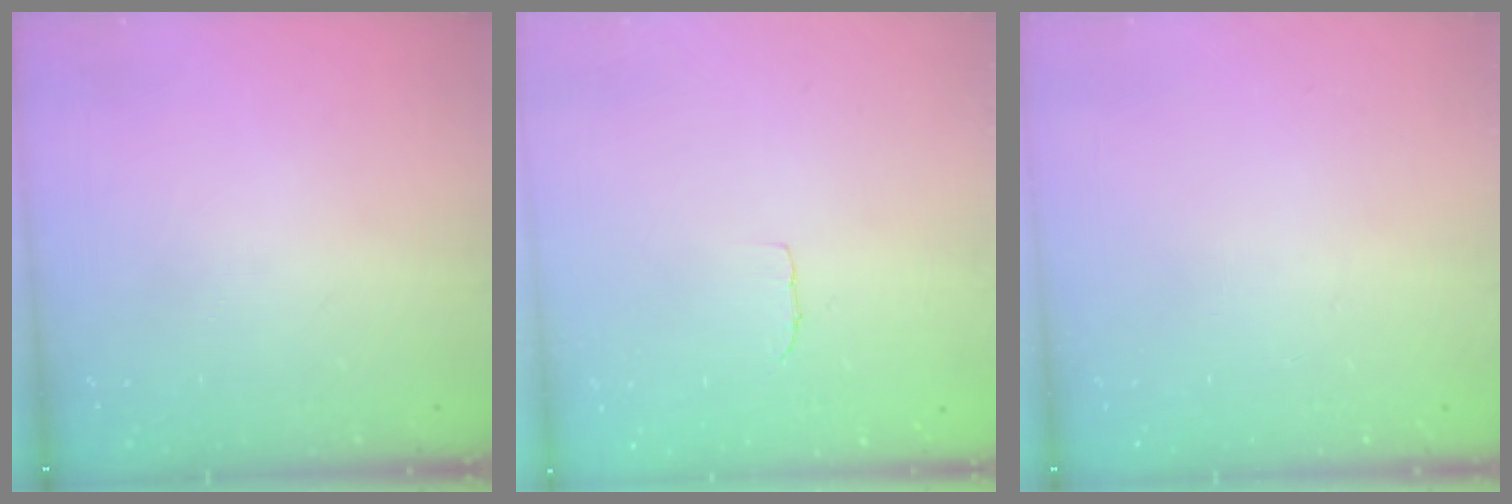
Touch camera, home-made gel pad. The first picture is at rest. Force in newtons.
{"total": 3.4, "press": 3.4, "slide": 0.2}
{"total": 0.0}